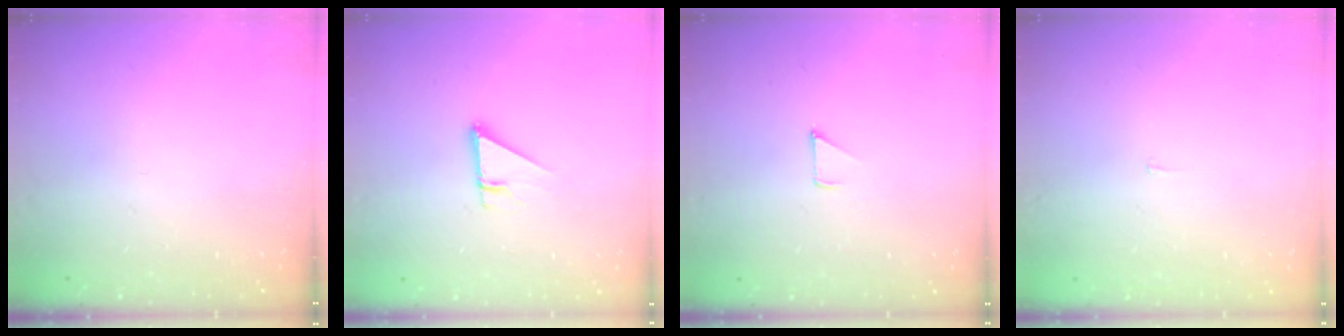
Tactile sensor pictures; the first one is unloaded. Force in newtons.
{"total": 2.7, "press": 2.7, "slide": 0.1}
{"total": 2.9, "press": 2.8, "slide": 0.3}
{"total": 1.9, "press": 1.9, "slide": 0.1}